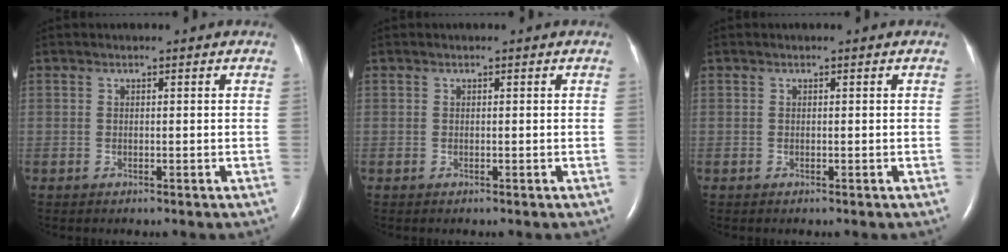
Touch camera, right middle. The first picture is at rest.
{"total": 0.0}
{"total": 0.0}